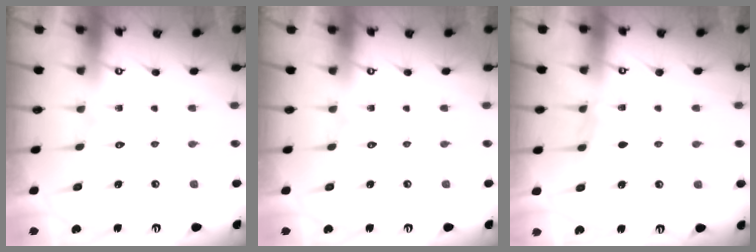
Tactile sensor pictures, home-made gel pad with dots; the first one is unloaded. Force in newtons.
{"total": 0.0}
{"total": 2.6, "press": 2.6, "slide": 0.4}